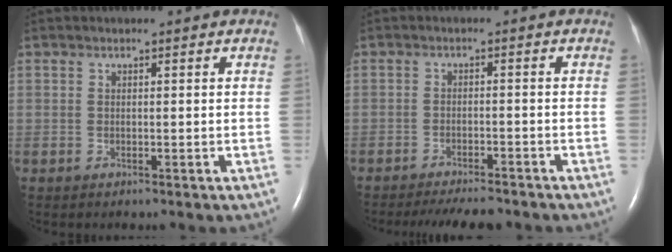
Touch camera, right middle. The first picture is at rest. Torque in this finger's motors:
{"motor_torque": [-0.13, -0.15, 0.11, 0.05]}